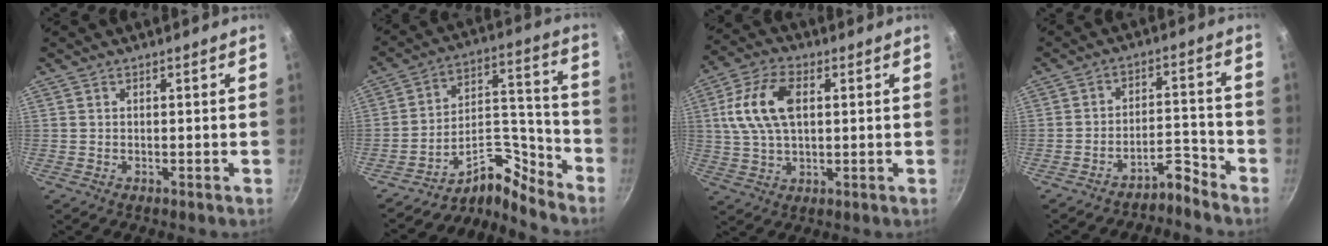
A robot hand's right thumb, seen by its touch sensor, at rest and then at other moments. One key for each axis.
{"total": 10.8, "fx": -10.2, "fy": 2.8, "fz": 2.4, "tx": -0.006, "ty": 0.129, "tz": -0.193}
{"total": 12.3, "fx": 2.5, "fy": 7.1, "fz": 9.7, "tx": -0.181, "ty": 0.014, "tz": 0.041}
{"total": 5.1, "fx": -4.7, "fy": 1.2, "fz": 1.6, "tx": -0.010, "ty": 0.053, "tz": -0.083}